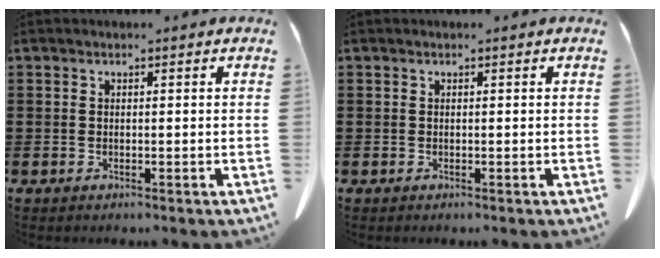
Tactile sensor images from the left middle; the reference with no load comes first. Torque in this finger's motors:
{"motor_torque": [0.00, 0.00, 0.00, 0.00]}